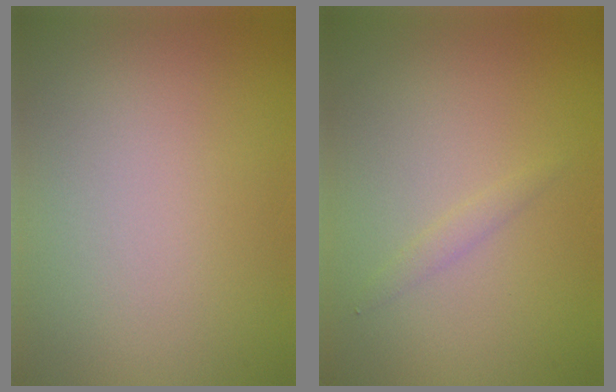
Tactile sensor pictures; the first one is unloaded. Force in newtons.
{"total": 0.8, "press": 0.8, "slide": 0.0}